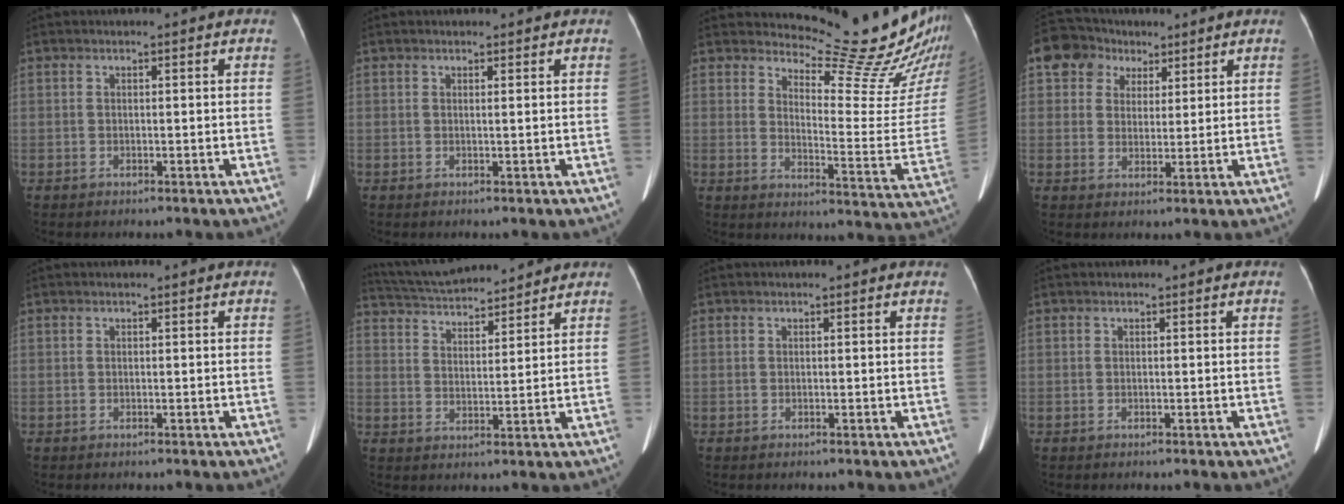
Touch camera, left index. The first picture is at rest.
{"total": 1.6, "force": [1.5, 0.0, 0.5], "torque": [-0.006, -0.010, 0.013]}
{"total": 19.0, "force": [18.1, 1.5, 5.3], "torque": [-0.070, -0.134, 0.207]}
{"total": 6.9, "force": [3.5, 5.8, 1.3], "torque": [-0.020, 0.028, 0.066]}
{"total": 0.0}
{"total": 13.3, "force": [12.5, 1.6, 4.4], "torque": [-0.081, 0.024, 0.204]}
{"total": 0.8, "force": [0.7, 0.1, 0.3], "torque": [-0.007, -0.002, 0.004]}
{"total": 0.0}